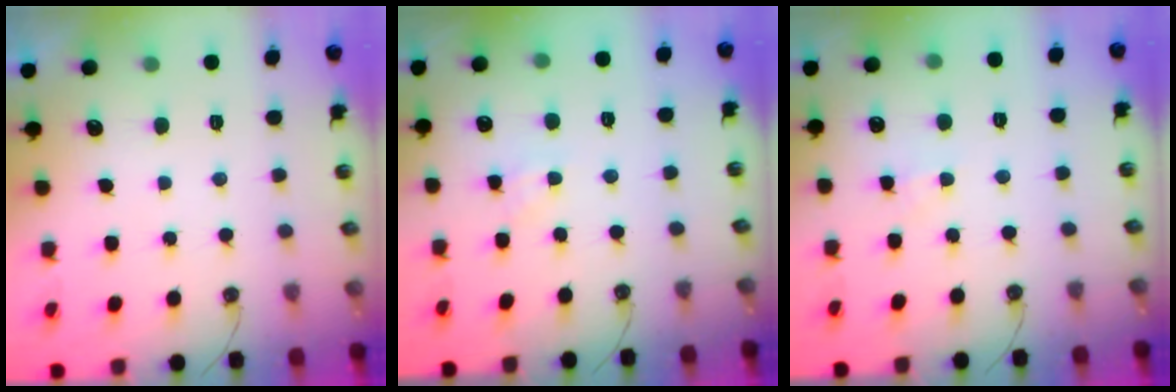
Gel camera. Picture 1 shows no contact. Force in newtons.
{"total": 1.6, "press": 1.6, "slide": 0.2}
{"total": 3.0, "press": 3.0, "slide": 0.4}